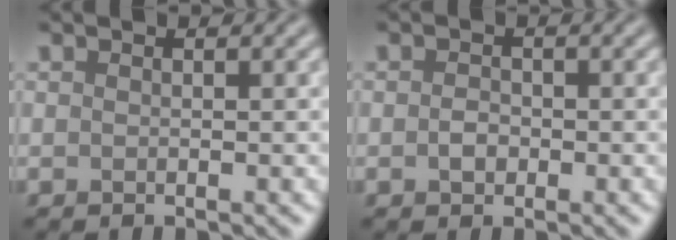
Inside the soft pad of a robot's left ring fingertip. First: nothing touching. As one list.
[{"total": 1.3, "force": [-0.3, 0.9, 0.8], "torque": [-0.015, -0.001, -0.009]}]